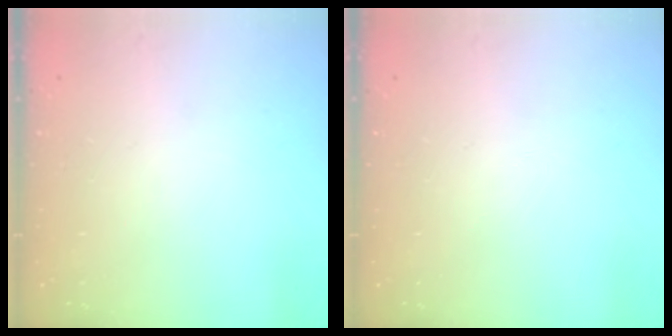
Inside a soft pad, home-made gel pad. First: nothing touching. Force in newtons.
{"total": 0.0}